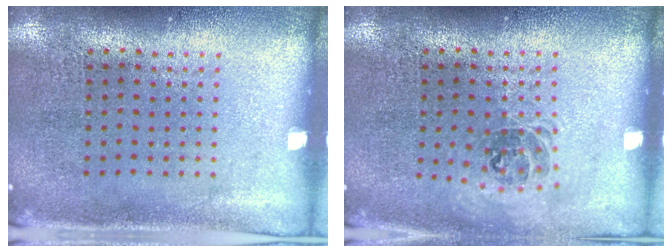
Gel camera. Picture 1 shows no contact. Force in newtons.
{"total": 1.0, "press": 0.8, "slide": 0.5}